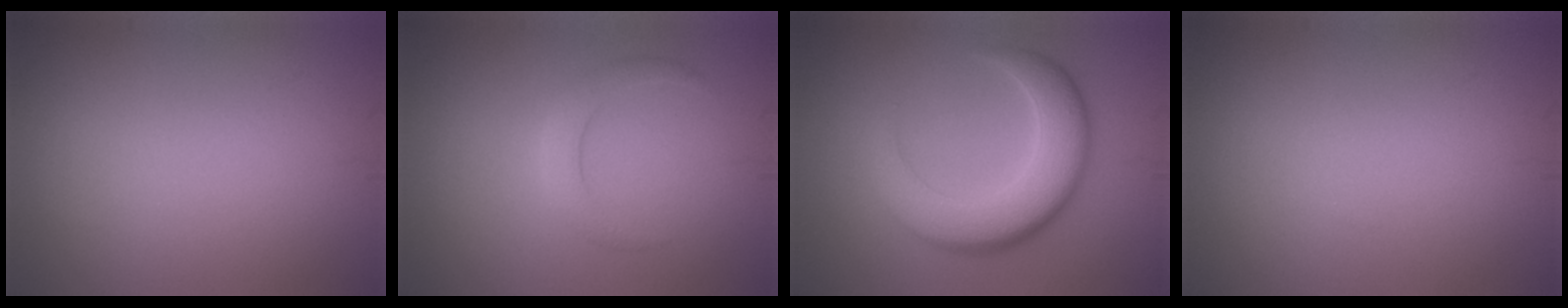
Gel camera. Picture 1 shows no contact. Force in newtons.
{"total": 2.0, "press": 2.0, "slide": 0.1}
{"total": 7.3, "press": 7.3, "slide": 0.4}
{"total": 0.0}